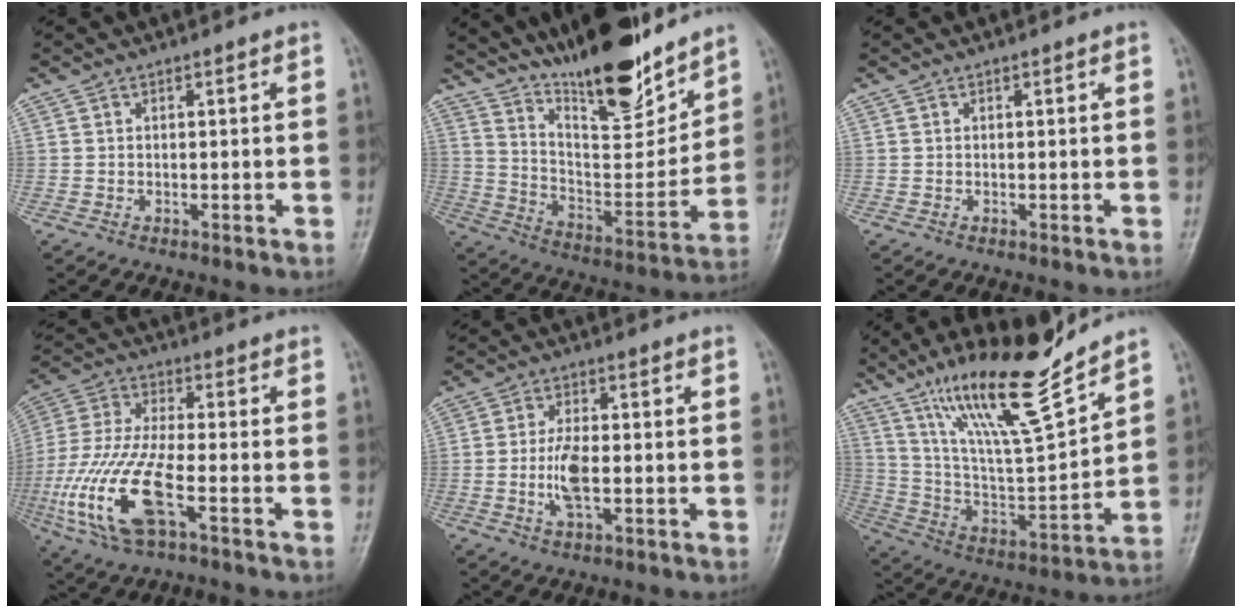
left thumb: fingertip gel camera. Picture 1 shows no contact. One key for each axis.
{"total": 20.6, "fx": 16.5, "fy": 5.1, "fz": 11.3, "tx": -0.141, "ty": -0.104, "tz": 0.281}
{"total": 0.0}
{"total": 16.5, "fx": -5.9, "fy": 5.8, "fz": 14.3, "tx": -0.332, "ty": 0.010, "tz": -0.109}
{"total": 6.3, "fx": -1.1, "fy": 2.7, "fz": 5.6, "tx": -0.116, "ty": 0.003, "tz": -0.021}
{"total": 19.8, "fx": 14.7, "fy": 3.0, "fz": 13.0, "tx": -0.199, "ty": -0.079, "tz": 0.269}